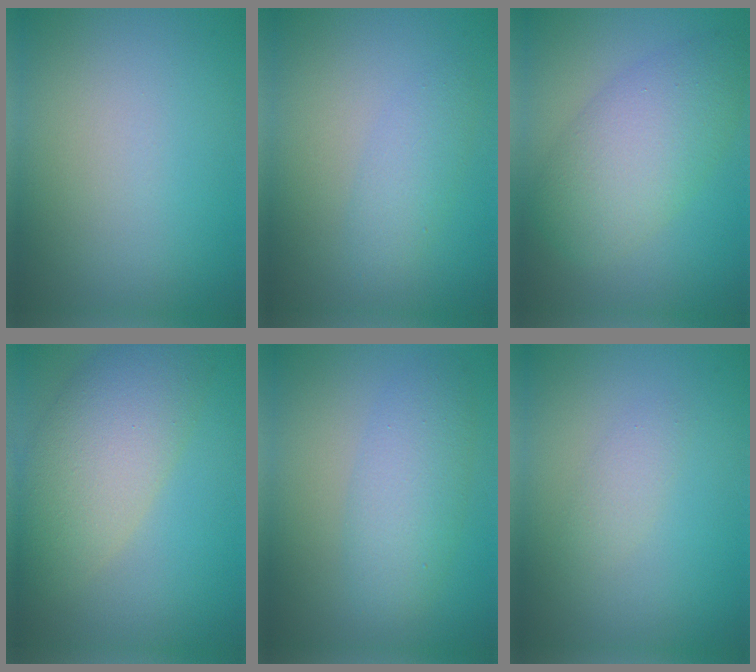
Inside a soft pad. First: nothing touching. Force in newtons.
{"total": 2.1, "press": 2.1, "slide": 0.1}
{"total": 6.5, "press": 6.5, "slide": 0.1}
{"total": 7.6, "press": 7.5, "slide": 0.8}
{"total": 4.0, "press": 4.0, "slide": 0.2}
{"total": 1.4, "press": 1.4, "slide": 0.0}